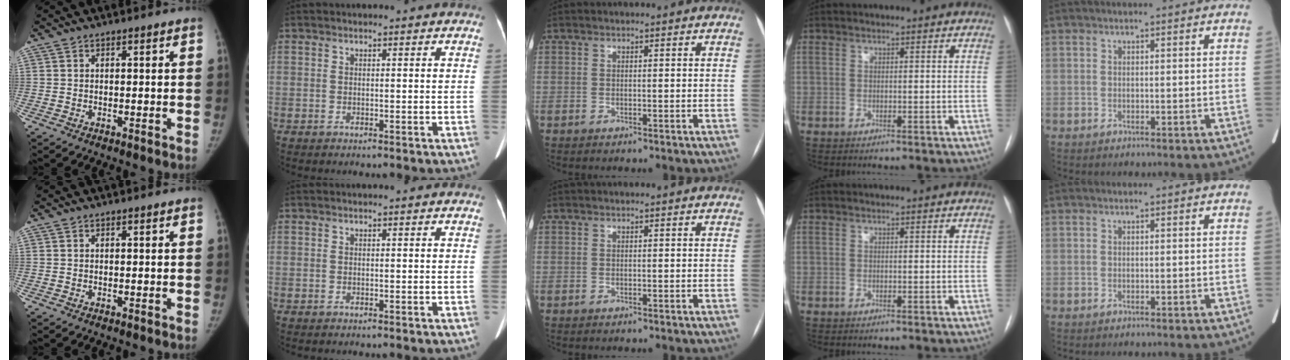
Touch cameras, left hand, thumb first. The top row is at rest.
{}